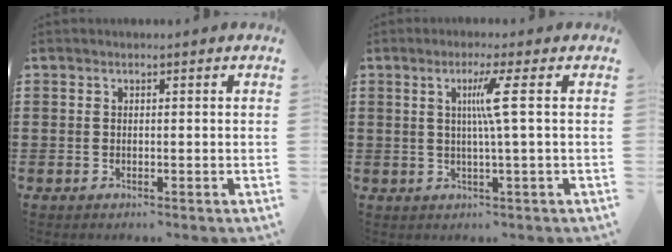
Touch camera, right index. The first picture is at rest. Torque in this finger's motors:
{"motor_torque": [0.70, -0.21, 0.29, 0.09]}